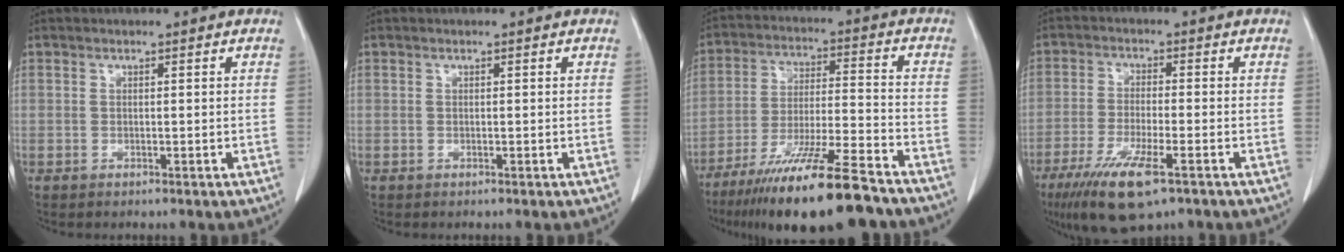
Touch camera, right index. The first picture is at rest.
{"total": 0.0}
{"total": 18.3, "force": [-13.8, 0.9, 12.0], "torque": [-0.197, -0.035, -0.234]}
{"total": 10.2, "force": [-5.9, 1.8, 8.1], "torque": [-0.155, -0.025, -0.099]}